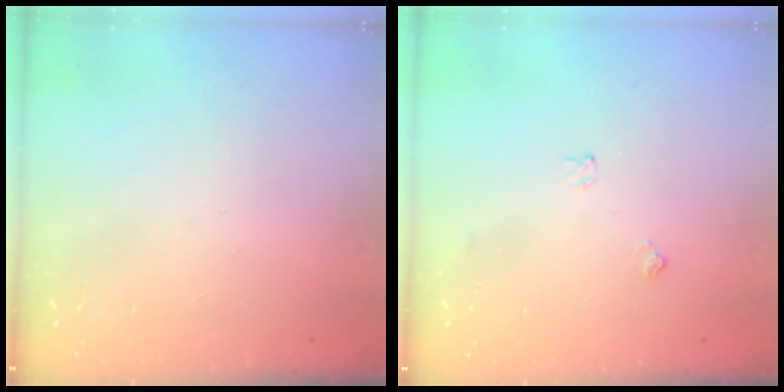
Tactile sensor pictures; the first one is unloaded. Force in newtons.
{"total": 4.1, "press": 4.1, "slide": 0.5}